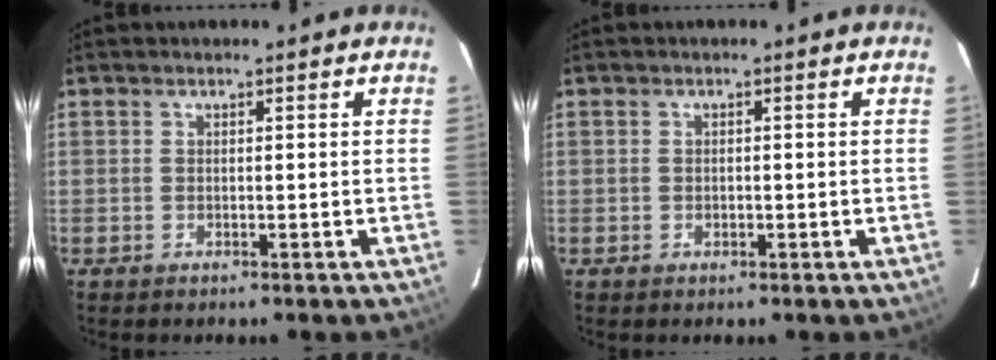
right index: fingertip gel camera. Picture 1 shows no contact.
{"total": 0.8, "force": [-0.2, 0.8, 0.2], "torque": [-0.001, 0.000, -0.002]}